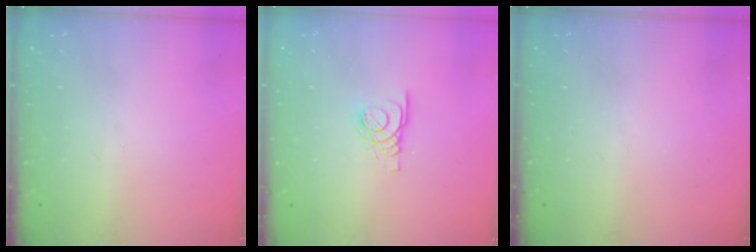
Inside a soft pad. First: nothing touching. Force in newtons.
{"total": 2.8, "press": 2.8, "slide": 0.3}
{"total": 0.0}